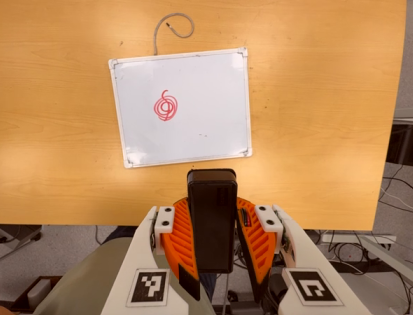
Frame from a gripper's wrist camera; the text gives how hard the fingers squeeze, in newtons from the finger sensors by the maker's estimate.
{"total": 11.6, "left": 9.3, "right": 14.0}